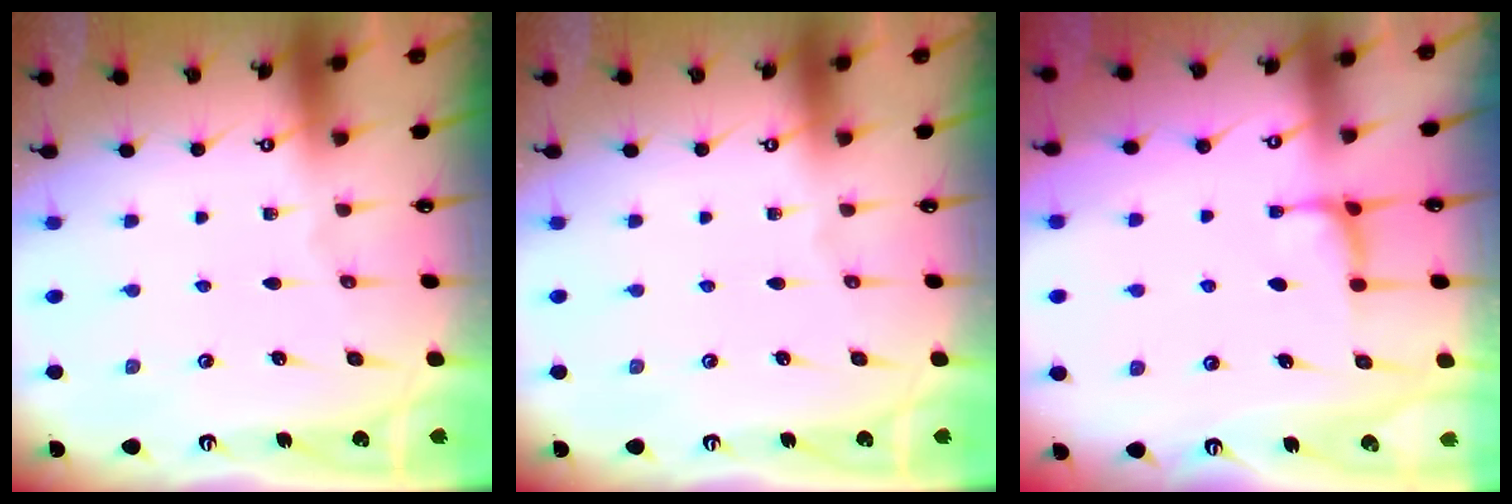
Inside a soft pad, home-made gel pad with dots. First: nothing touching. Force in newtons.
{"total": 0.0}
{"total": 0.7, "press": 0.4, "slide": 0.6}